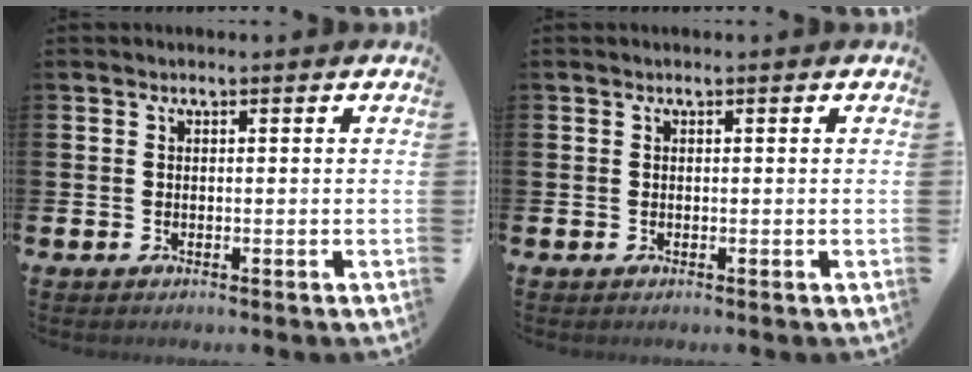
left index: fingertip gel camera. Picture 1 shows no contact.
{"total": 0.0}